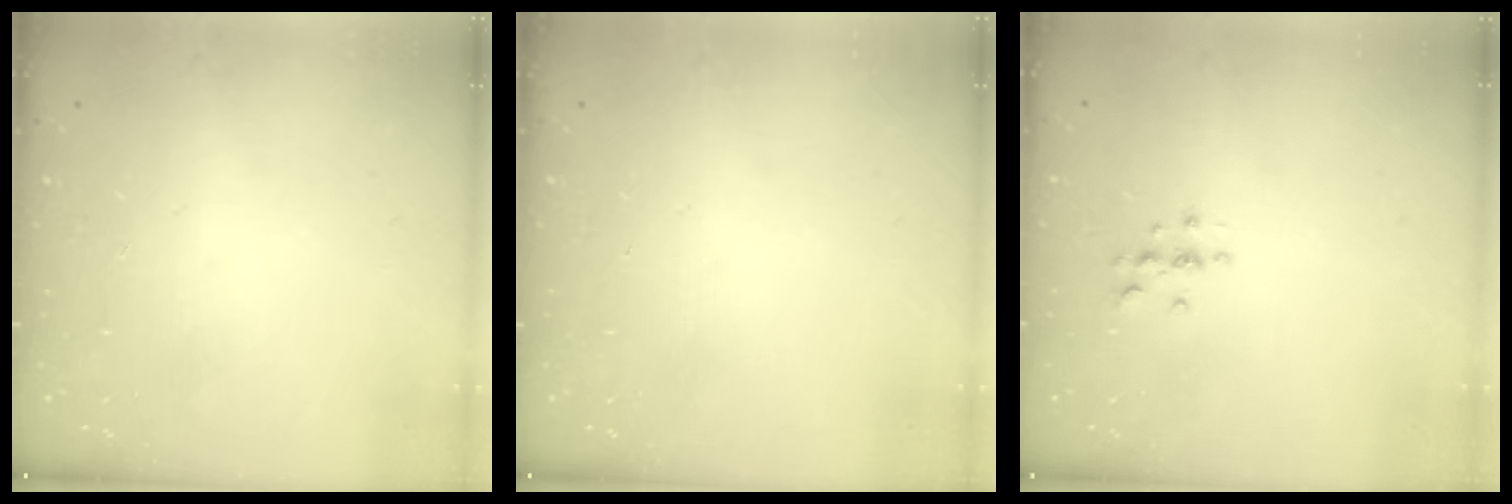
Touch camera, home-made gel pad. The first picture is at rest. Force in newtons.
{"total": 0.0}
{"total": 3.4, "press": 3.4, "slide": 0.4}